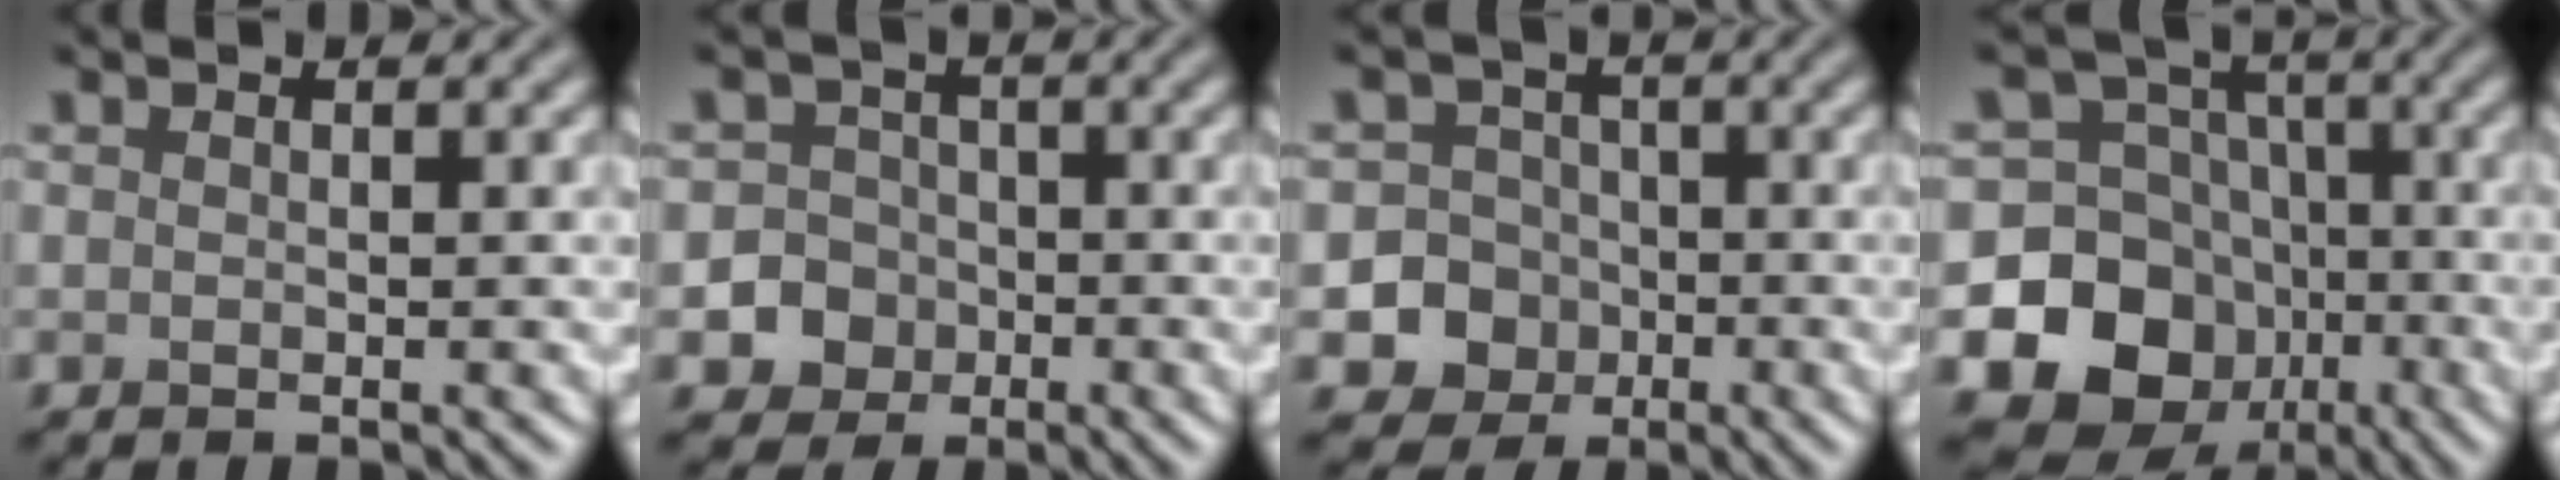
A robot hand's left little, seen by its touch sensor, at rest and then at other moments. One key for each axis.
{"total": 5.1, "fx": -2.1, "fy": 4.6, "fz": 0.7, "tx": 0.016, "ty": -0.005, "tz": -0.055}
{"total": 8.1, "fx": -3.0, "fy": 7.4, "fz": 1.3, "tx": -0.004, "ty": -0.012, "tz": -0.071}
{"total": 15.0, "fx": -5.5, "fy": 13.4, "fz": 3.9, "tx": -0.097, "ty": -0.030, "tz": -0.094}